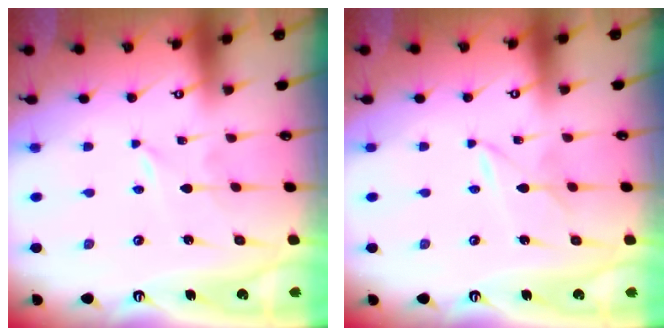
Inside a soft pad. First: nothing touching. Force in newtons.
{"total": 2.8, "press": 2.8, "slide": 0.4}